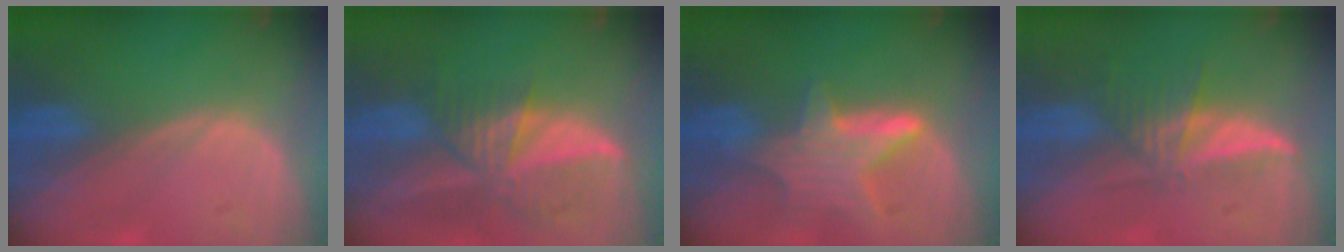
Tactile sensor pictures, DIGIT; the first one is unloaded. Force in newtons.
{"total": 9.4, "press": 8.3, "slide": 4.6}
{"total": 6.9, "press": 6.7, "slide": 1.7}
{"total": 6.2, "press": 5.5, "slide": 2.8}